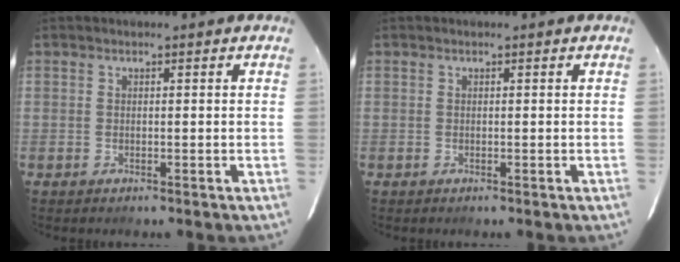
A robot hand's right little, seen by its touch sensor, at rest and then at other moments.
{"total": 0.0}